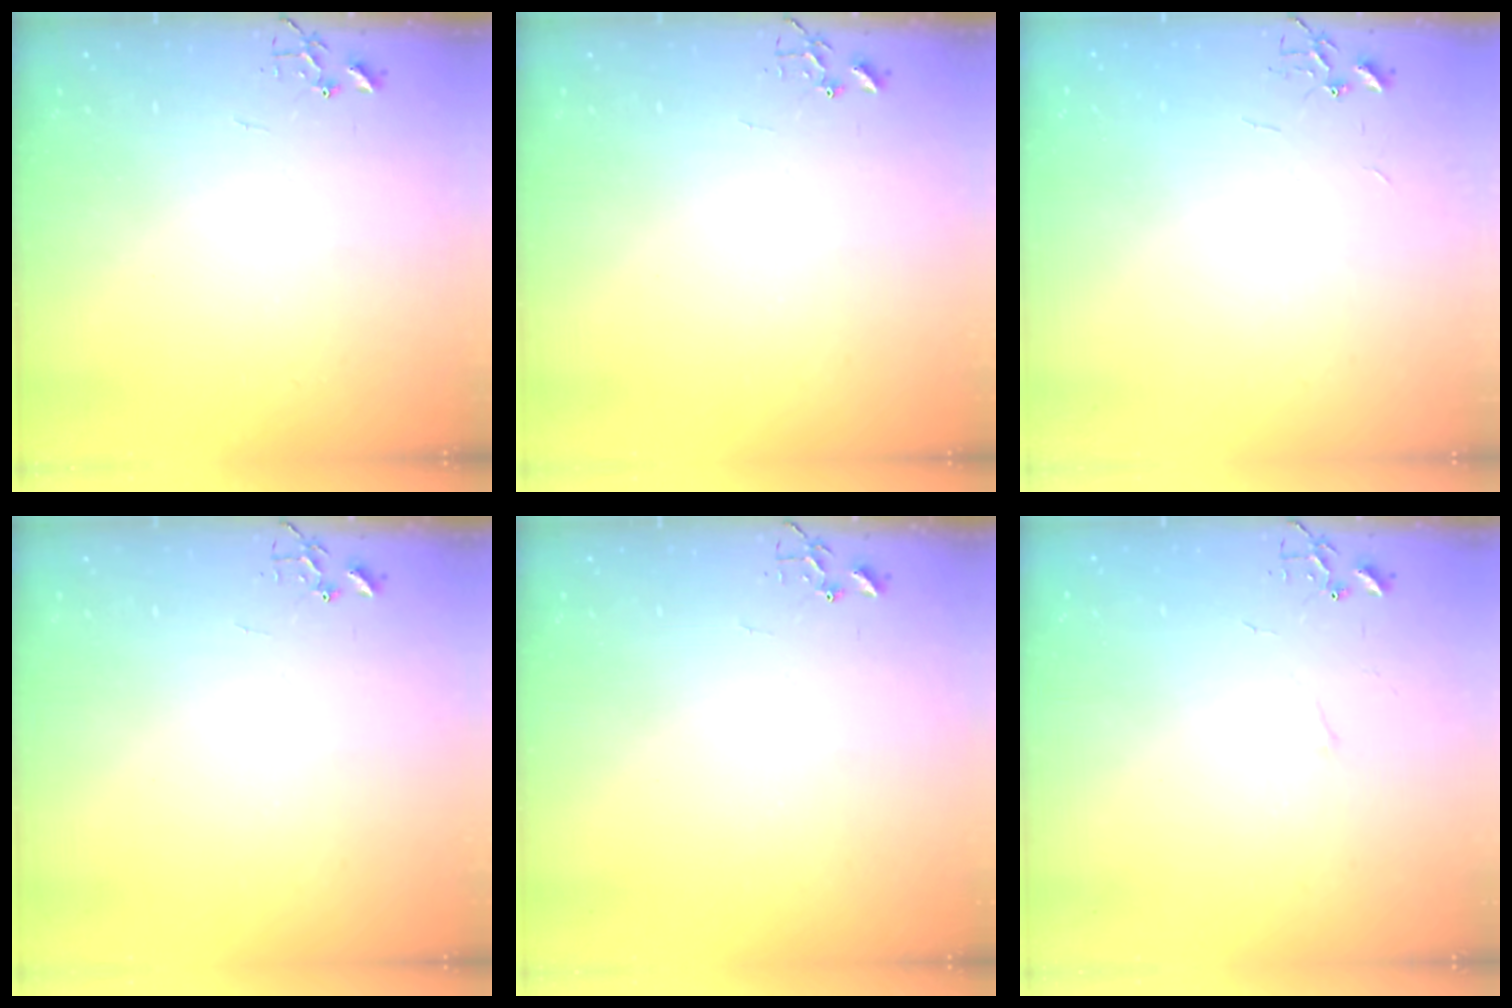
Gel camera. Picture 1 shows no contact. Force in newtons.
{"total": 0.0}
{"total": 2.2, "press": 2.2, "slide": 0.3}
{"total": 0.0}
{"total": 0.0}
{"total": 2.7, "press": 2.7, "slide": 0.4}